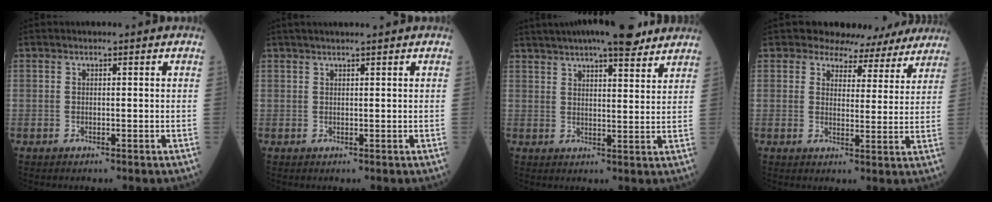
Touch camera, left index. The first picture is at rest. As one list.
[{"total": 4.8, "force": [4.1, 0.1, 2.6], "torque": [-0.031, 0.025, 0.061]}, {"total": 14.9, "force": [12.0, 2.9, 8.3], "torque": [-0.136, 0.025, 0.166]}, {"total": 10.6, "force": [9.7, 4.2, 0.7], "torque": [0.023, -0.011, 0.091]}]